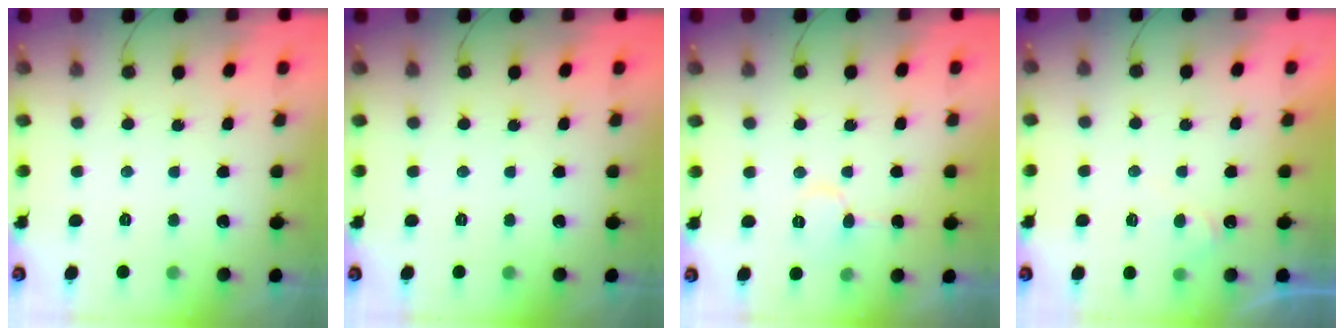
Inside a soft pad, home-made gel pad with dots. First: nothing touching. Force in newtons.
{"total": 0.0}
{"total": 5.6, "press": 5.6, "slide": 0.2}
{"total": 5.5, "press": 5.5, "slide": 0.4}